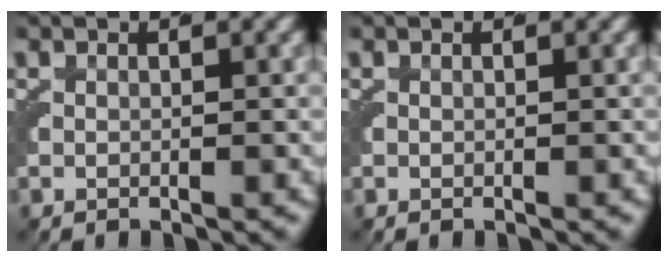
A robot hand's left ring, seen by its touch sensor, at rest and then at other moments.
{"total": 0.0}